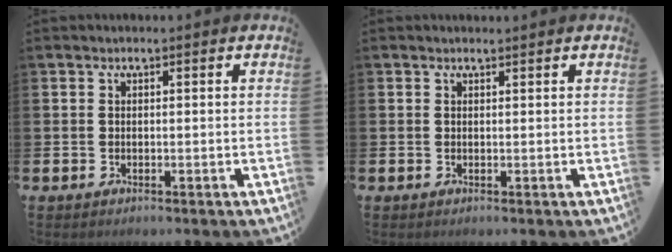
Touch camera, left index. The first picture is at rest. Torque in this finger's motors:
{"motor_torque": [-0.14, 0.13, -0.01, -0.01]}